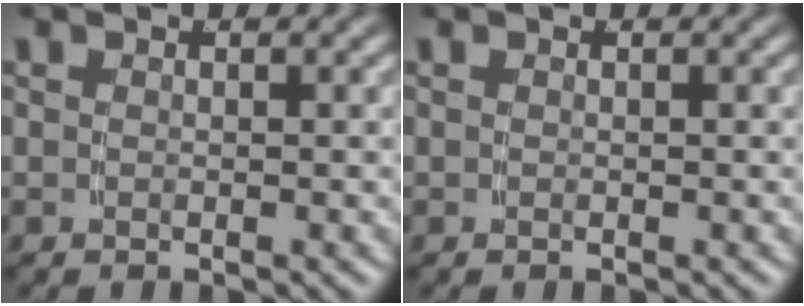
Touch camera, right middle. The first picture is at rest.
{"total": 0.0}